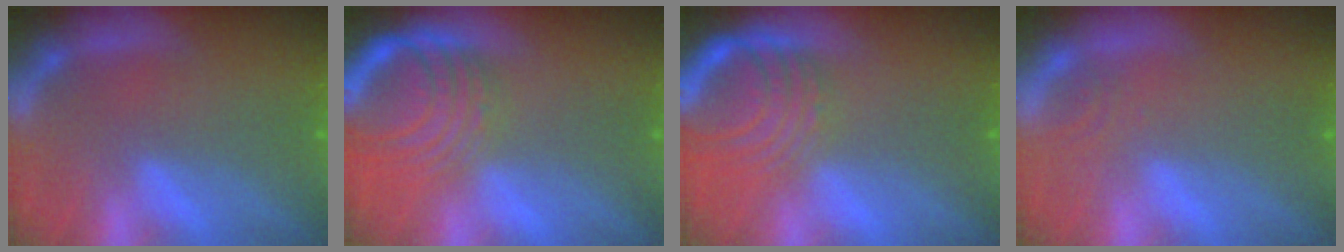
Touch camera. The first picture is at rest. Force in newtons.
{"total": 9.1}
{"total": 8.1}
{"total": 1.0}